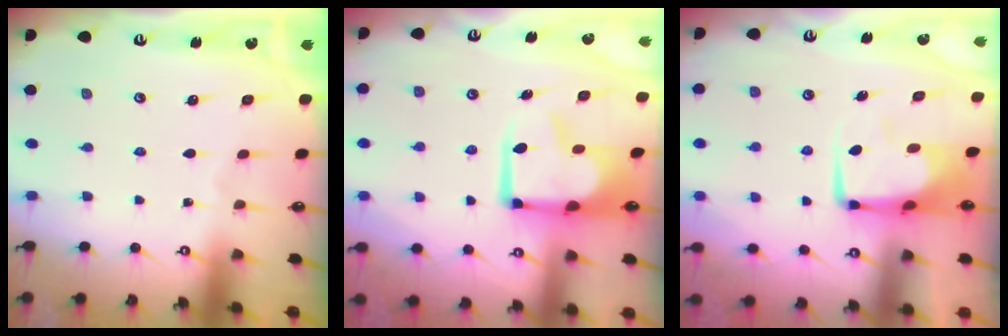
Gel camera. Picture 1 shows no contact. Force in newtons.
{"total": 3.7, "press": 3.4, "slide": 1.5}
{"total": 0.6, "press": 0.2, "slide": 0.5}